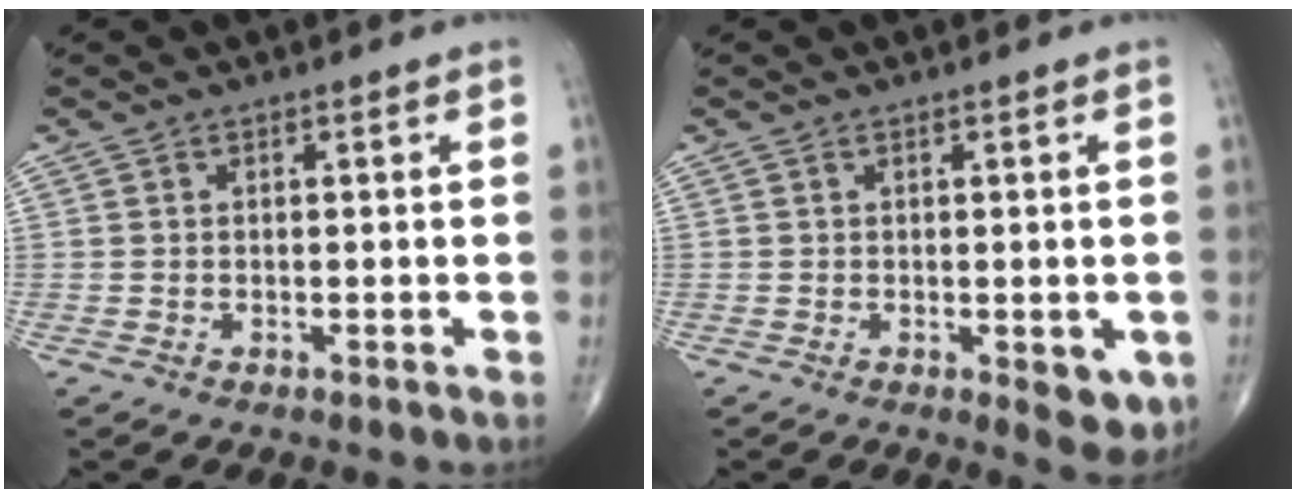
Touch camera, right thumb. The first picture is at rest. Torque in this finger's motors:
{"motor_torque": [0.82, 1.17, -0.09, -0.07, 0.16]}